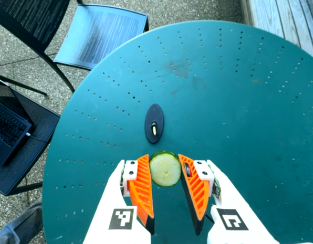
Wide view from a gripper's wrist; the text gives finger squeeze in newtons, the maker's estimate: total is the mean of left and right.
{"total": 10.0, "left": 9.6, "right": 10.4}